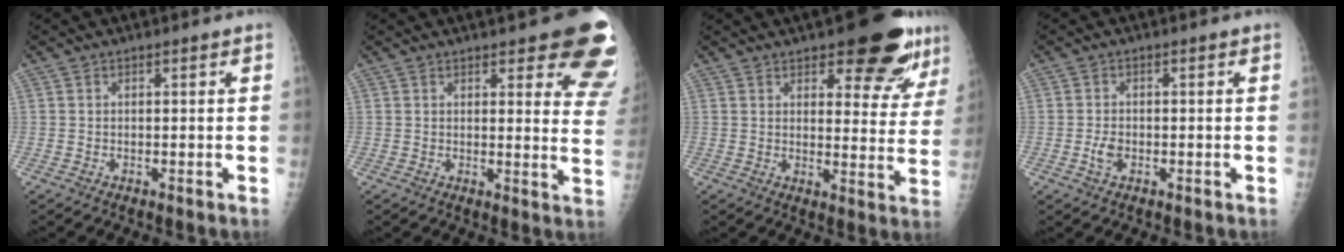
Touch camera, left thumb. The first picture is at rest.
{"total": 13.6, "force": [9.2, 4.3, 9.1], "torque": [-0.062, -0.050, 0.086]}
{"total": 14.8, "force": [9.5, 5.6, 9.8], "torque": [-0.080, -0.058, 0.119]}
{"total": 2.4, "force": [-0.7, 1.6, 1.7], "torque": [-0.031, 0.003, -0.013]}